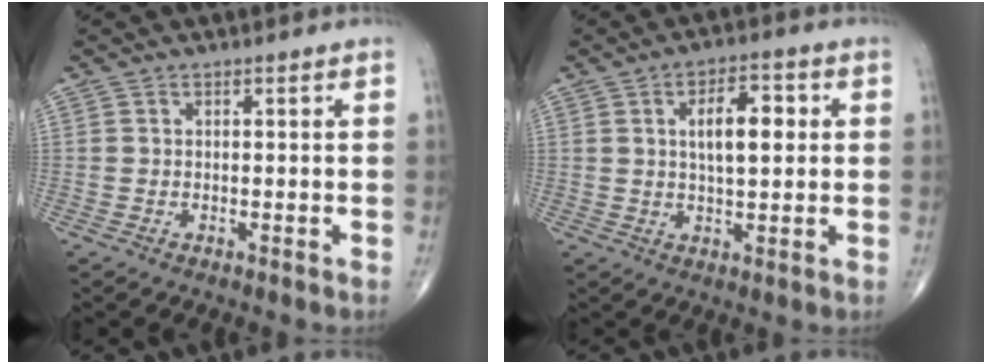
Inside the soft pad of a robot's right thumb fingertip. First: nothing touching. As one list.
[{"total": 8.0, "force": [1.5, 3.5, 7.1], "torque": [-0.099, 0.003, 0.022]}]